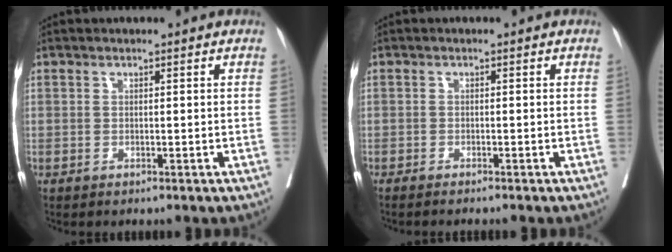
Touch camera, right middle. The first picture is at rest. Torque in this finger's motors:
{"motor_torque": [0.22, -0.25, 0.09, 0.00]}